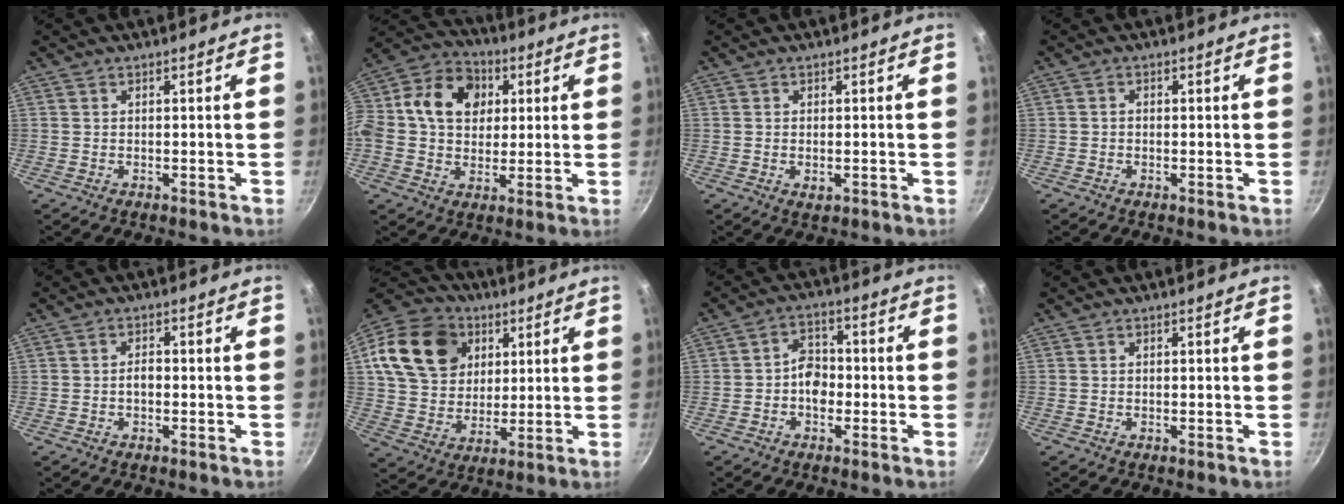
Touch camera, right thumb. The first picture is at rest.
{"total": 18.3, "force": [3.5, 14.2, 10.9], "torque": [-0.184, 0.030, 0.039]}
{"total": 1.8, "force": [-0.4, 1.0, 1.5], "torque": [-0.024, -0.004, -0.006]}
{"total": 0.8, "force": [-0.3, 0.7, 0.4], "torque": [-0.006, 0.003, -0.005]}
{"total": 1.9, "force": [-0.4, 1.2, 1.4], "torque": [-0.017, 0.011, -0.008]}
{"total": 21.2, "force": [7.6, 16.4, 11.0], "torque": [-0.195, 0.005, 0.137]}
{"total": 5.2, "force": [-1.4, 3.9, 3.2], "torque": [-0.023, 0.024, -0.031]}
{"total": 0.0}